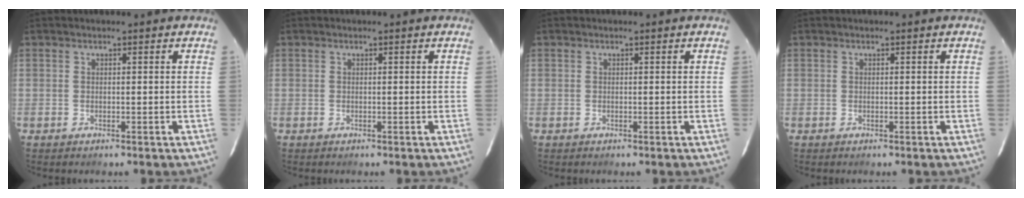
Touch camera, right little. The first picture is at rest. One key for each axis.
{"total": 0.0}
{"total": 0.0}
{"total": 0.0}